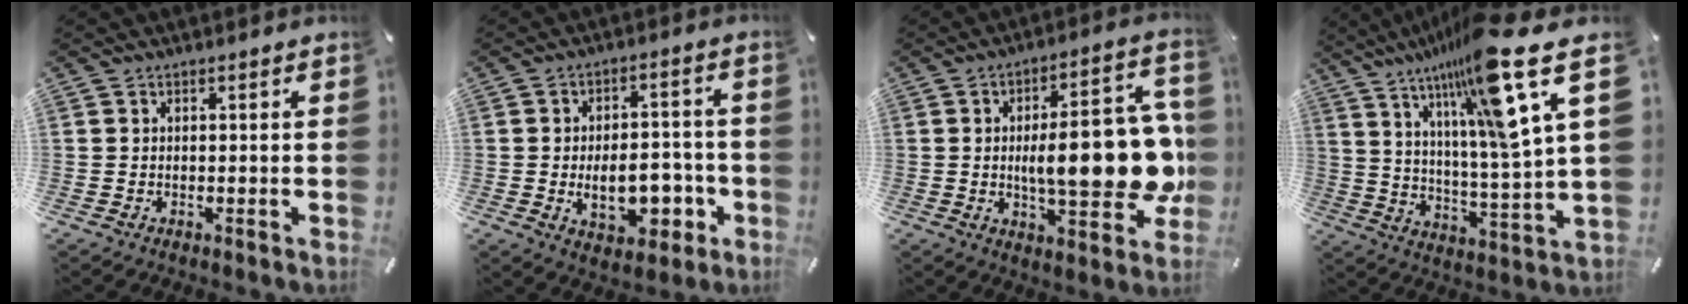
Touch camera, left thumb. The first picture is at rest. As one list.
[{"total": 12.1, "force": [-2.9, 7.4, 9.1], "torque": [-0.130, 0.007, -0.046]}, {"total": 21.9, "force": [-0.6, 7.3, 20.7], "torque": [-0.278, -0.008, -0.002]}, {"total": 22.6, "force": [15.0, 1.8, 16.8], "torque": [-0.279, -0.097, 0.222]}]